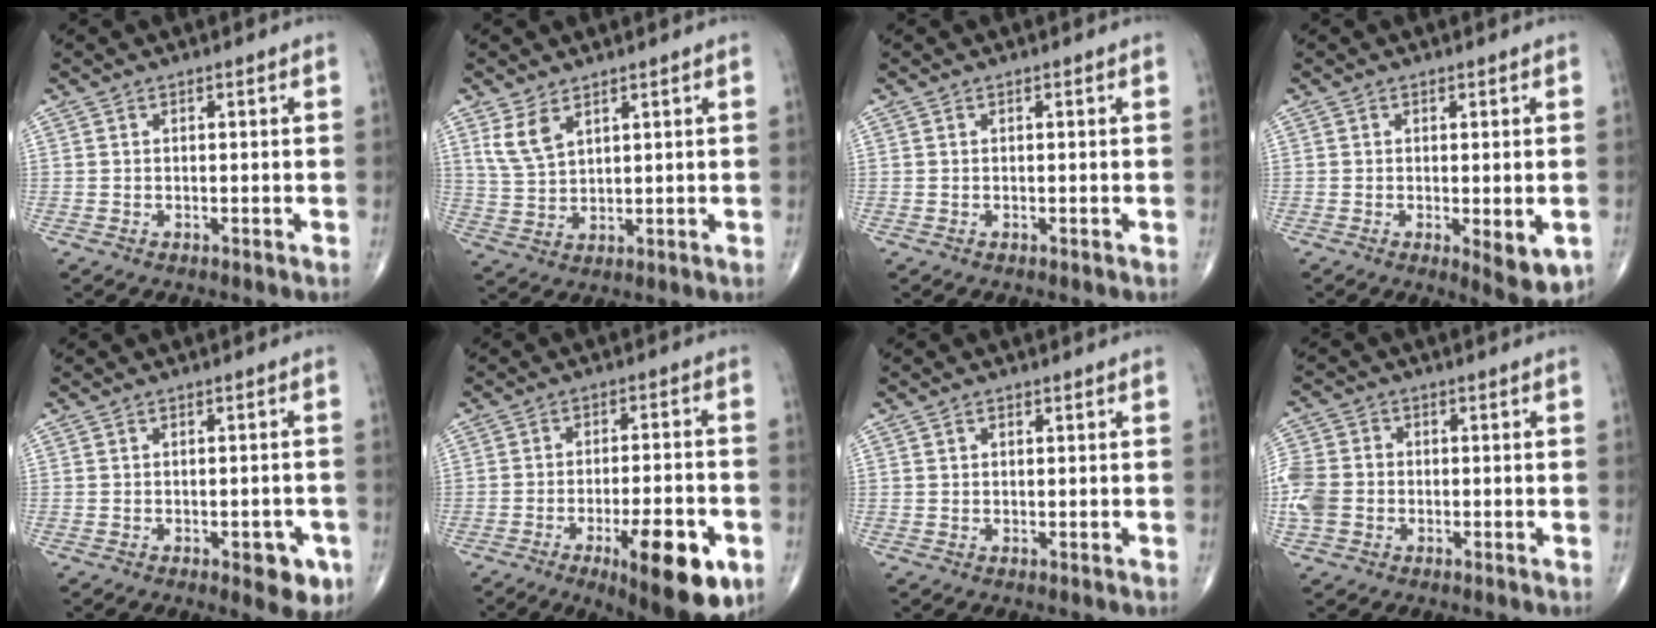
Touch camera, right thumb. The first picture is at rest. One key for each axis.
{"total": 5.5, "fx": 3.2, "fy": 2.7, "fz": 3.5, "tx": -0.067, "ty": -0.014, "tz": 0.075}
{"total": 0.0}
{"total": 5.9, "fx": -1.5, "fy": 2.0, "fz": 5.4, "tx": -0.069, "ty": -0.016, "tz": -0.015}
{"total": 5.8, "fx": -2.4, "fy": 2.6, "fz": 4.6, "tx": -0.033, "ty": 0.005, "tz": -0.024}
{"total": 16.3, "fx": -6.8, "fy": 4.9, "fz": 13.9, "tx": -0.168, "ty": 0.016, "tz": -0.086}
{"total": 0.9, "fx": 0.5, "fy": 0.7, "fz": 0.4, "tx": -0.001, "ty": -0.001, "tz": 0.008}
{"total": 7.6, "fx": -1.5, "fy": 6.2, "fz": 4.2, "tx": -0.096, "ty": 0.011, "tz": -0.033}